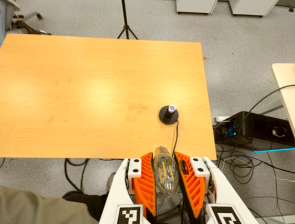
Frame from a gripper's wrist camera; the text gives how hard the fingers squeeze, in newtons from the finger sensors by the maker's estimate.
{"total": 20.5, "left": 21.5, "right": 19.5}